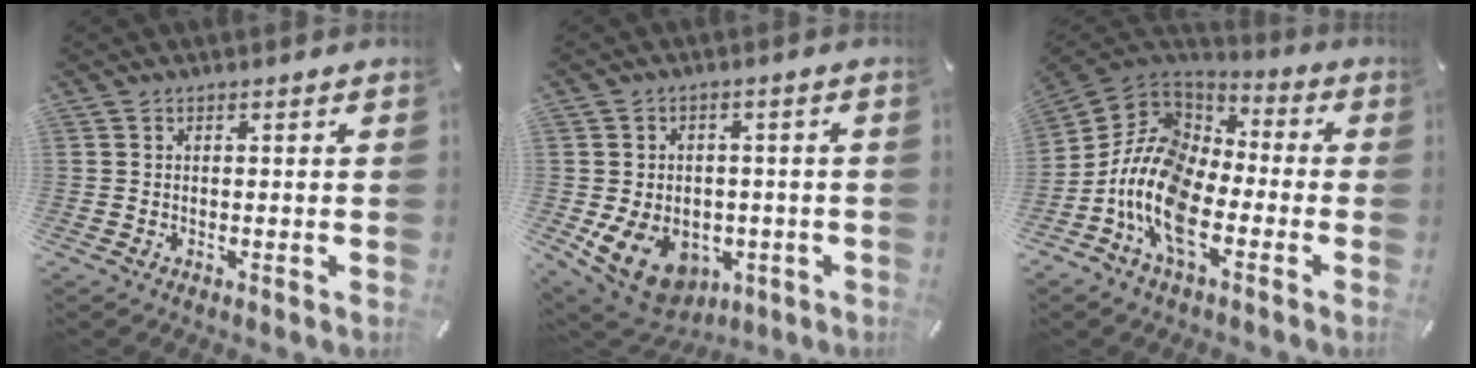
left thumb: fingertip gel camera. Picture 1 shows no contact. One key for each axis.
{"total": 11.8, "fx": -4.1, "fy": 9.2, "fz": 6.2, "tx": -0.118, "ty": 0.010, "tz": -0.069}
{"total": 14.2, "fx": -7.5, "fy": 8.1, "fz": 9.0, "tx": -0.211, "ty": 0.017, "tz": -0.149}